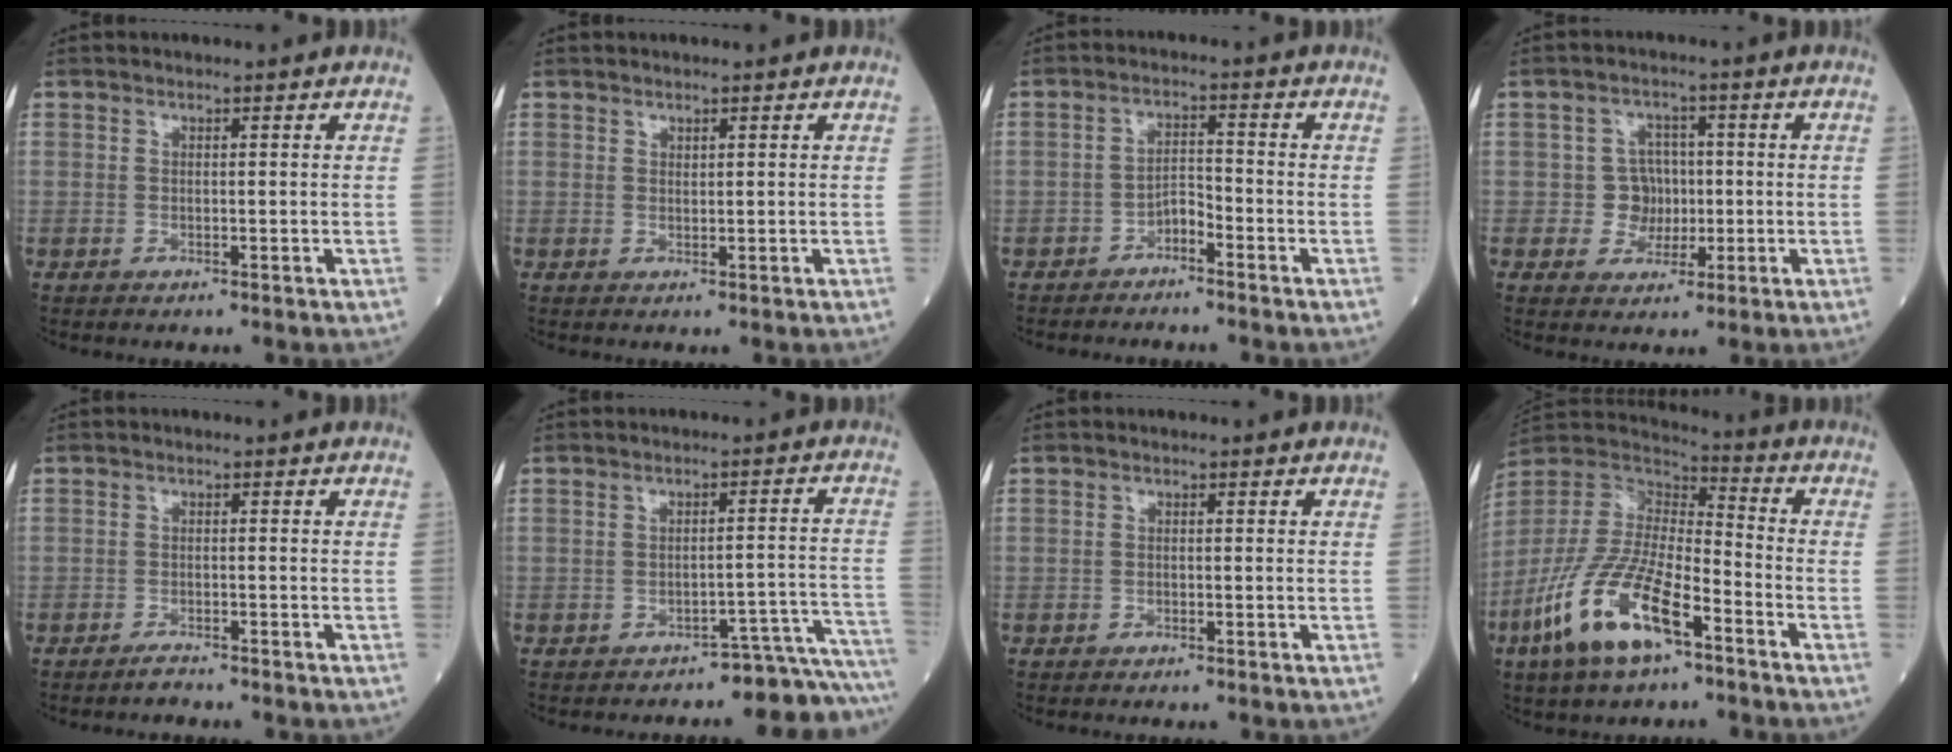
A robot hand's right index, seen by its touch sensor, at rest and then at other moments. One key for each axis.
{"total": 0.8, "fx": 0.4, "fy": 0.6, "fz": 0.5, "tx": -0.016, "ty": 0.005, "tz": 0.011}
{"total": 3.6, "fx": -2.6, "fy": 1.5, "fz": 1.9, "tx": -0.044, "ty": 0.009, "tz": -0.047}
{"total": 5.0, "fx": -0.6, "fy": 4.7, "fz": 1.6, "tx": -0.028, "ty": 0.015, "tz": -0.004}
{"total": 2.3, "fx": -2.1, "fy": 0.6, "fz": 0.8, "tx": -0.024, "ty": -0.003, "tz": -0.033}
{"total": 12.1, "fx": -11.8, "fy": 1.4, "fz": 2.3, "tx": 0.001, "ty": 0.055, "tz": -0.140}
{"total": 0.8, "fx": -0.4, "fy": 0.6, "fz": 0.3, "tx": -0.014, "ty": 0.002, "tz": -0.007}
{"total": 17.9, "fx": -9.1, "fy": 5.9, "fz": 14.2, "tx": -0.315, "ty": -0.020, "tz": -0.172}